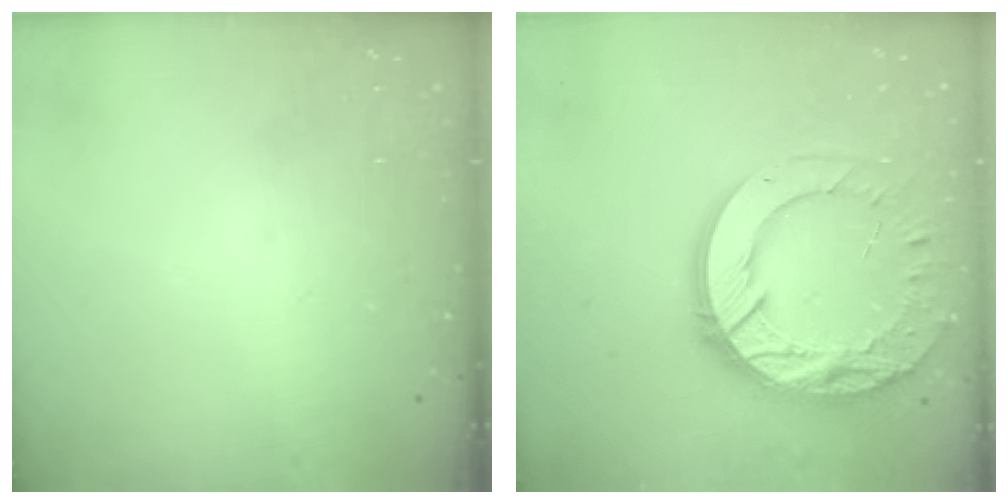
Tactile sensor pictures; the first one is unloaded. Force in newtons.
{"total": 20.2, "press": 20.2, "slide": 1.8}